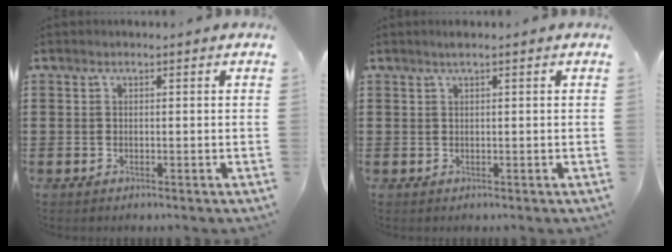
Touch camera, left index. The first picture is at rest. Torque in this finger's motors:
{"motor_torque": [0.56, -0.46, 0.03, 0.05]}